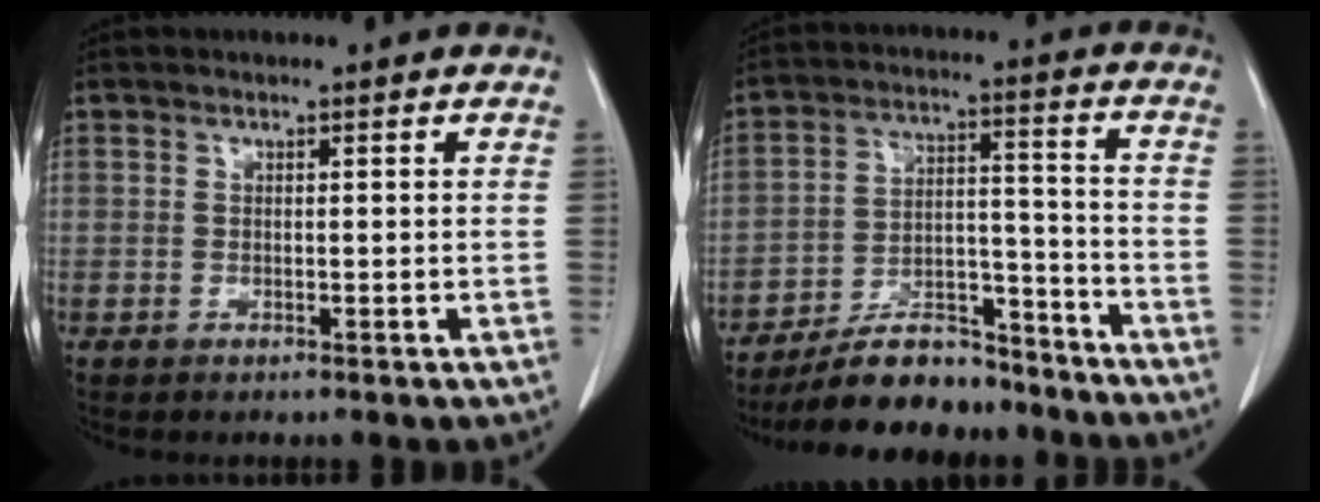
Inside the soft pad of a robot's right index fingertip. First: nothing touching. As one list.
[{"total": 12.5, "force": [-11.0, 3.9, 4.5], "torque": [-0.066, 0.028, -0.187]}]